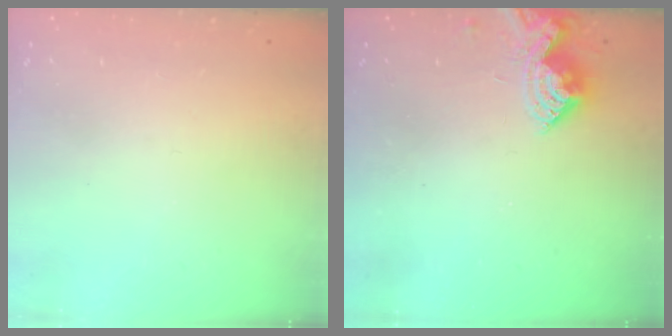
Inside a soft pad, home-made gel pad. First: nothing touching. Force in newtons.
{"total": 8.9, "press": 8.8, "slide": 0.6}